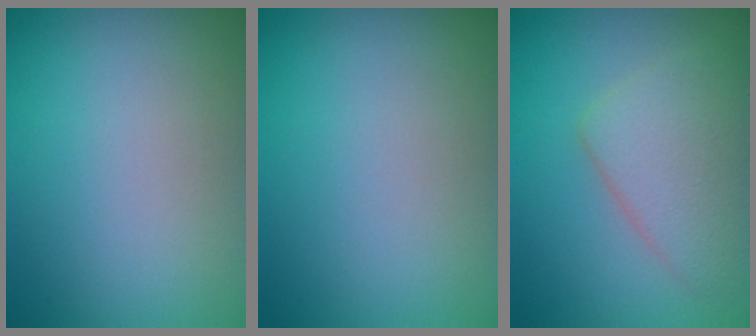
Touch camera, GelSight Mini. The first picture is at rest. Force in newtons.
{"total": 0.0}
{"total": 4.8, "press": 4.8, "slide": 0.1}